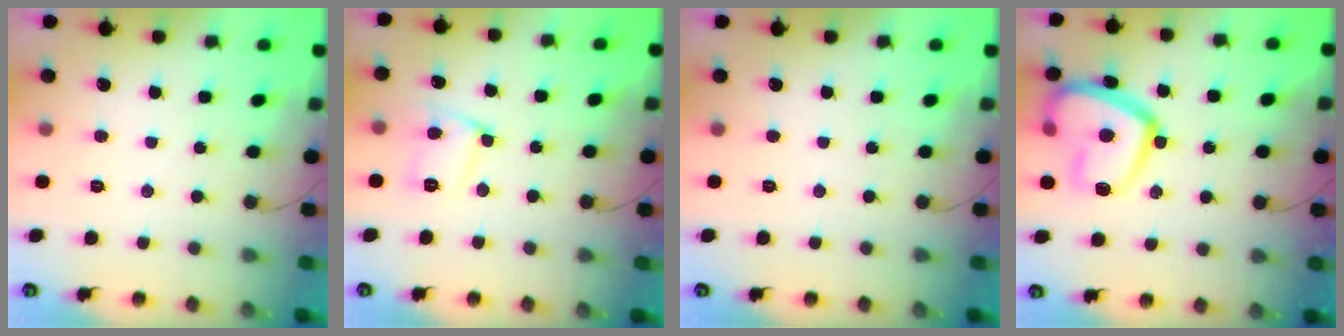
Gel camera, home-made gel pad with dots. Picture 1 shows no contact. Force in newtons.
{"total": 10.4, "press": 10.4, "slide": 0.9}
{"total": 0.0}
{"total": 19.4, "press": 19.3, "slide": 1.7}